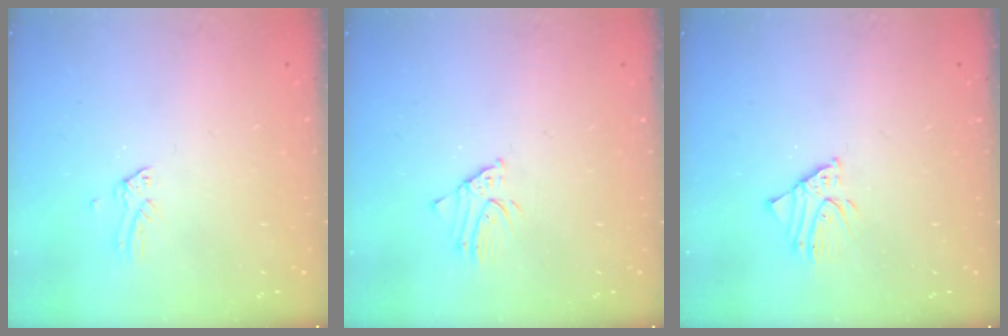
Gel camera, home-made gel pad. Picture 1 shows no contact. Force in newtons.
{"total": 2.3, "press": 2.3, "slide": 0.1}
{"total": 1.7, "press": 1.7, "slide": 0.0}